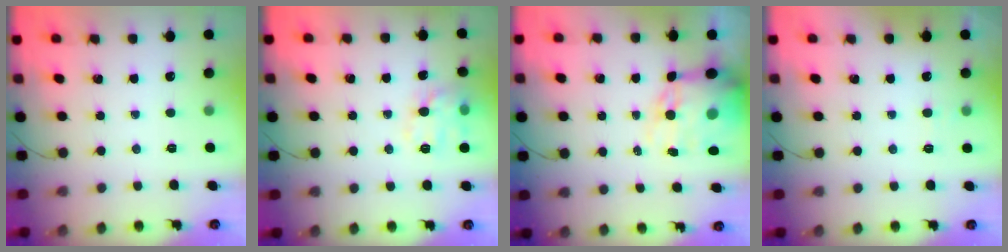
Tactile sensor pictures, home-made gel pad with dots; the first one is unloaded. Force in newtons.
{"total": 11.9, "press": 11.9, "slide": 0.4}
{"total": 14.4, "press": 14.0, "slide": 3.4}
{"total": 5.0, "press": 4.8, "slide": 1.2}